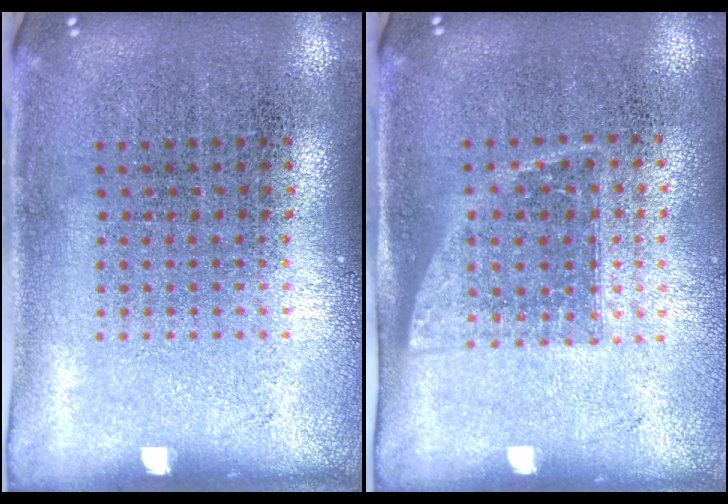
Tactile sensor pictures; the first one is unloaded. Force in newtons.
{"total": 1.2, "press": 0.9, "slide": 0.7}